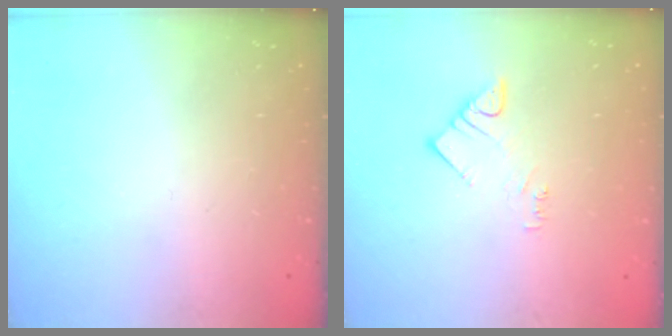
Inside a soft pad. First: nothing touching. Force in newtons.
{"total": 3.1, "press": 3.0, "slide": 0.4}